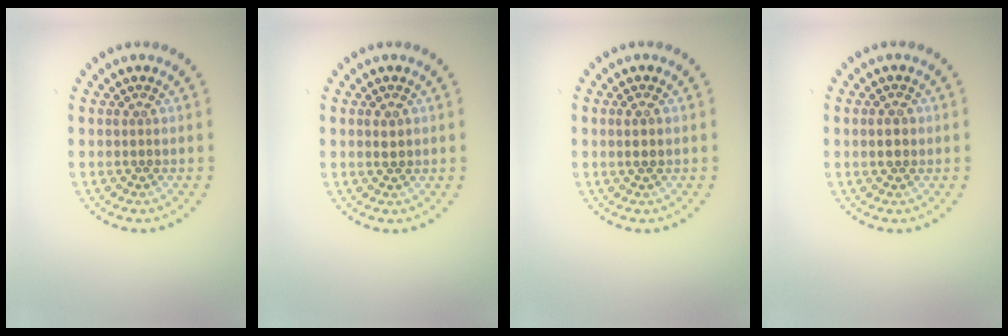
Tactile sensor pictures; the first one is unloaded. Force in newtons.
{"total": 1.0, "press": 1.0, "slide": 0.1}
{"total": 1.1, "press": 1.0, "slide": 0.5}
{"total": 1.2, "press": 1.2, "slide": 0.1}